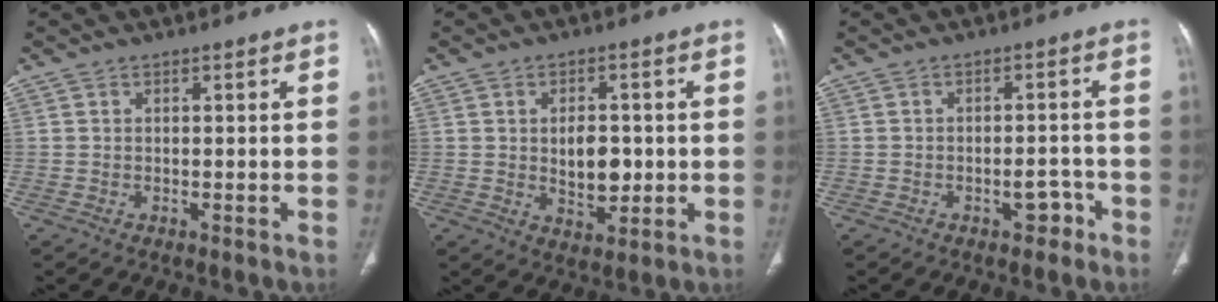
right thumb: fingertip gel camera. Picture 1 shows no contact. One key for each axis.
{"total": 6.8, "fx": 0.0, "fy": 4.2, "fz": 5.4, "tx": -0.063, "ty": -0.003, "tz": 0.008}
{"total": 3.5, "fx": -2.1, "fy": 2.0, "fz": 1.9, "tx": -0.006, "ty": 0.023, "tz": -0.026}